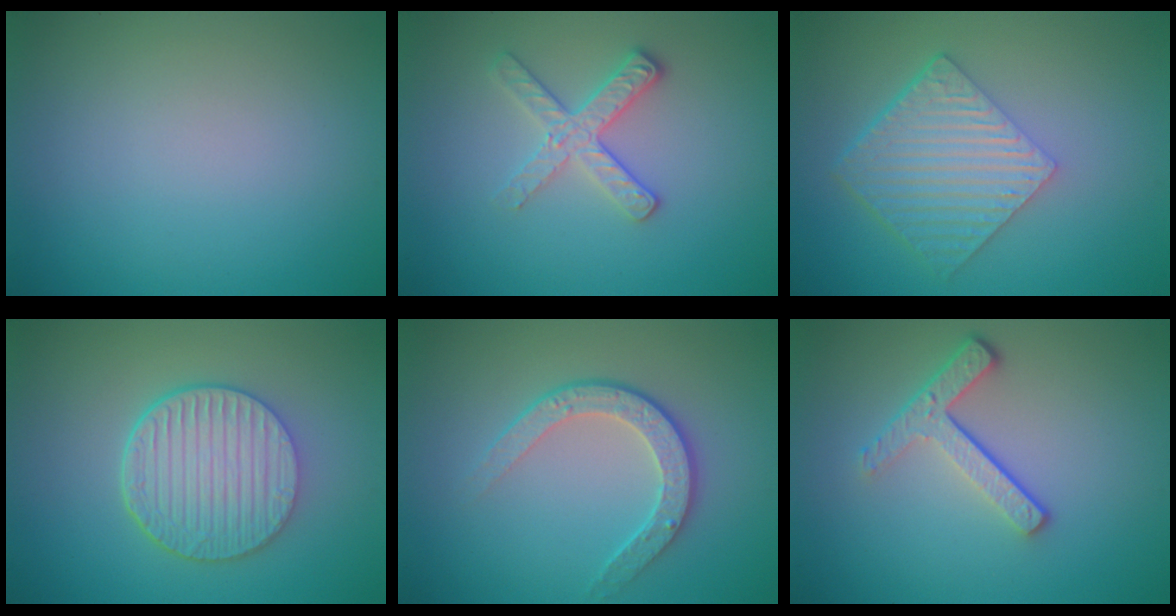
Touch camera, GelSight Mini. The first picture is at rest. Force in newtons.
{"total": 2.8, "press": 2.6, "slide": 1.0}
{"total": 6.0, "press": 4.2, "slide": 4.2}
{"total": 6.3, "press": 4.6, "slide": 4.3}
{"total": 3.2, "press": 2.6, "slide": 1.8}
{"total": 3.7, "press": 2.7, "slide": 2.5}